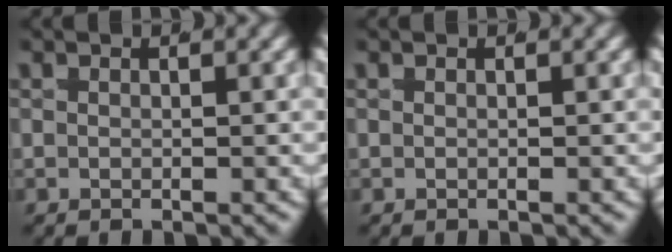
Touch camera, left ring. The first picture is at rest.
{"total": 0.0}